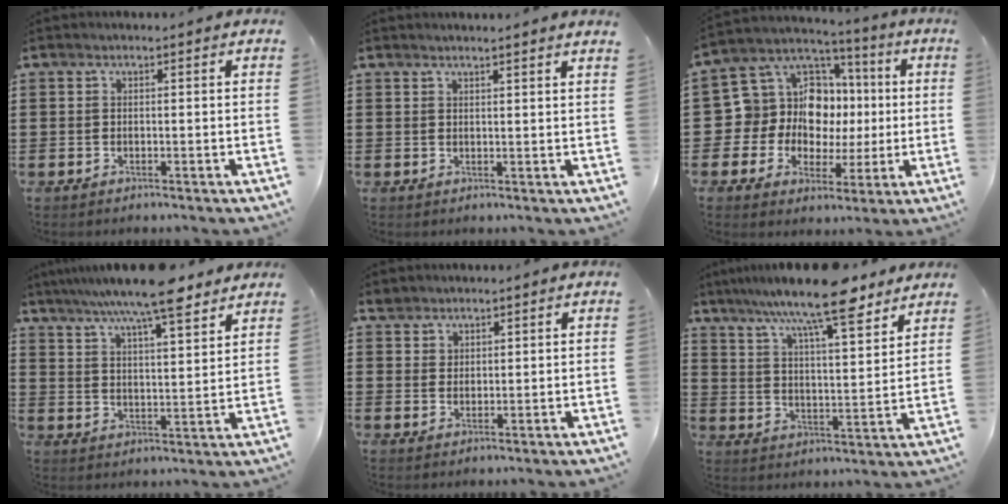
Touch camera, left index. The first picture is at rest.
{"total": 1.7, "force": [1.5, -0.5, 0.5], "torque": [-0.010, -0.002, 0.030]}
{"total": 12.3, "force": [1.4, 11.4, 4.2], "torque": [-0.111, -0.018, 0.035]}
{"total": 9.6, "force": [8.0, 1.0, 5.3], "torque": [-0.108, -0.033, 0.138]}
{"total": 2.3, "force": [1.8, 1.4, 0.1], "torque": [-0.009, 0.006, 0.034]}
{"total": 11.7, "force": [9.6, 1.6, 6.5], "torque": [-0.129, -0.042, 0.163]}